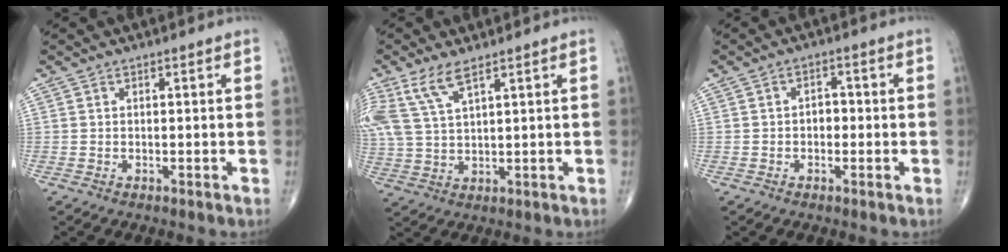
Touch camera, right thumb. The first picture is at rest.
{"total": 7.9, "force": [4.8, 2.4, 5.8], "torque": [-0.145, -0.007, 0.107]}
{"total": 2.7, "force": [-0.4, 1.9, 1.9], "torque": [-0.017, 0.012, -0.010]}